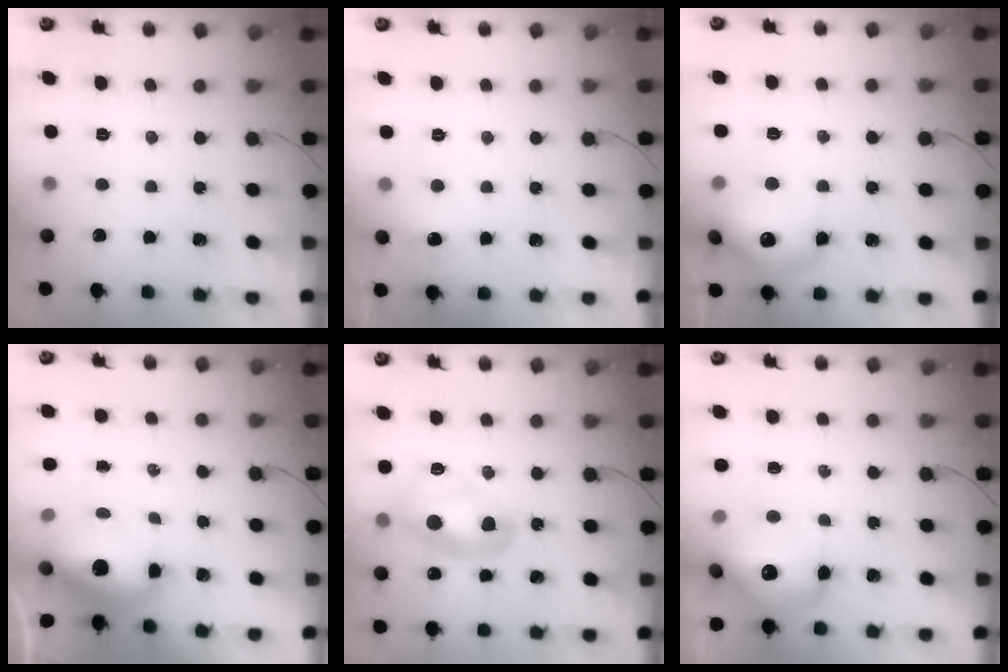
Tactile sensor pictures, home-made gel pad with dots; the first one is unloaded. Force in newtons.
{"total": 10.9, "press": 4.9, "slide": 9.7}
{"total": 14.5, "press": 14.4, "slide": 1.5}
{"total": 11.4, "press": 11.1, "slide": 2.6}
{"total": 11.4, "press": 11.4, "slide": 0.9}
{"total": 14.6, "press": 14.2, "slide": 3.0}